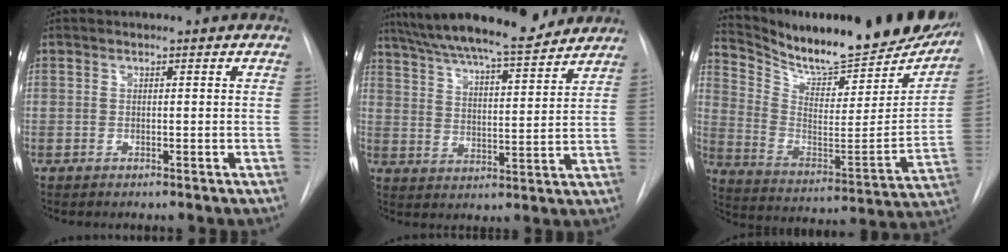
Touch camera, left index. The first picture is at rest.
{"total": 19.1, "force": [17.0, 2.1, 8.4], "torque": [-0.142, 0.017, 0.252]}
{"total": 27.8, "force": [24.4, 5.8, 12.0], "torque": [-0.194, -0.069, 0.345]}